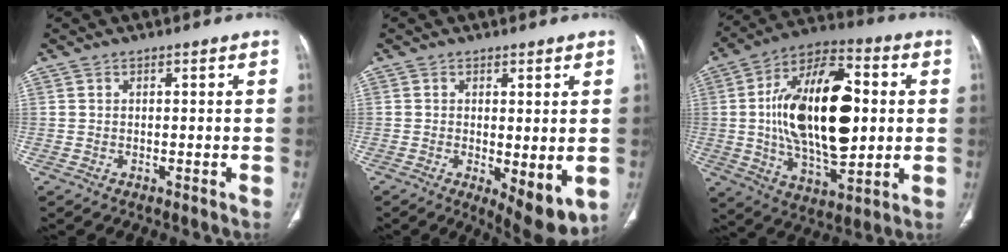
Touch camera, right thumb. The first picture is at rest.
{"total": 7.9, "force": [-1.3, 3.0, 7.2], "torque": [-0.104, -0.025, -0.013]}
{"total": 24.7, "force": [1.6, 12.2, 21.4], "torque": [-0.350, 0.004, 0.028]}